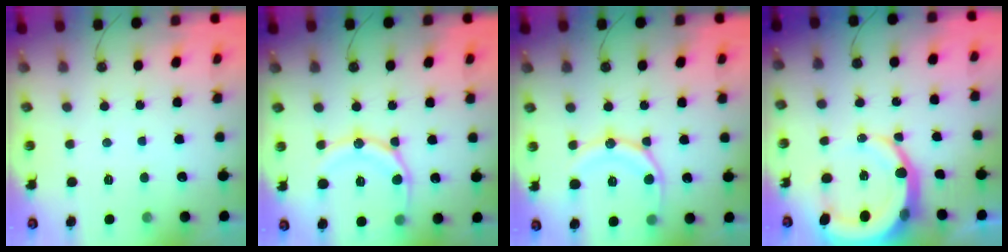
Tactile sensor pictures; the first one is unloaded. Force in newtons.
{"total": 15.1, "press": 15.0, "slide": 1.8}
{"total": 14.2, "press": 14.1, "slide": 1.5}
{"total": 13.5, "press": 13.4, "slide": 1.8}